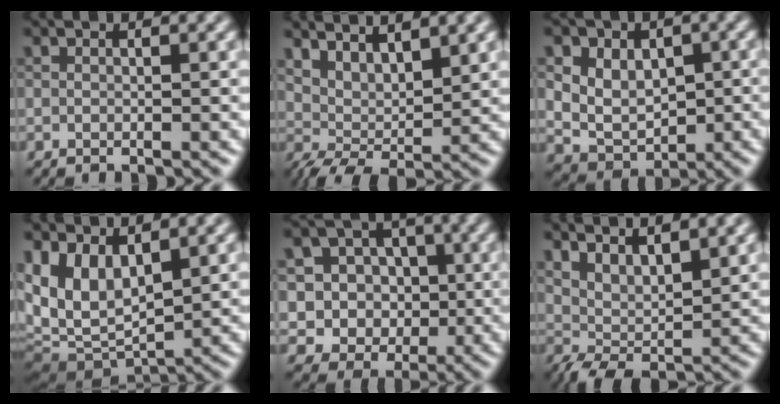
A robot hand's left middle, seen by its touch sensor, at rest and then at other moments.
{"total": 4.1, "force": [2.9, 1.2, 2.7], "torque": [-0.050, -0.005, 0.059]}
{"total": 6.4, "force": [1.5, 5.0, 3.6], "torque": [-0.058, 0.013, 0.019]}
{"total": 9.0, "force": [1.4, 5.4, 7.0], "torque": [-0.144, -0.009, 0.030]}
{"total": 6.7, "force": [0.8, 6.0, 2.7], "torque": [-0.034, 0.015, -0.005]}
{"total": 4.0, "force": [2.8, 1.1, 2.6], "torque": [-0.047, -0.004, 0.057]}